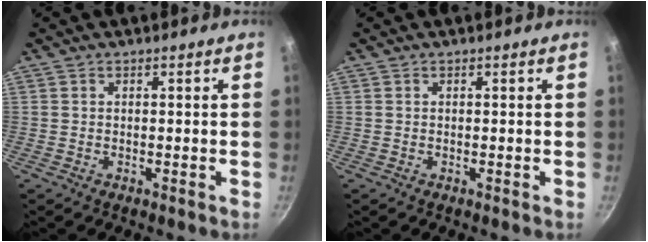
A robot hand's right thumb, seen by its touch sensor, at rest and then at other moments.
{"total": 0.0}